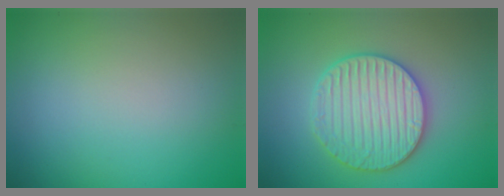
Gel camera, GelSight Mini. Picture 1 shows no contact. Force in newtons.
{"total": 5.2, "press": 5.1, "slide": 1.1}